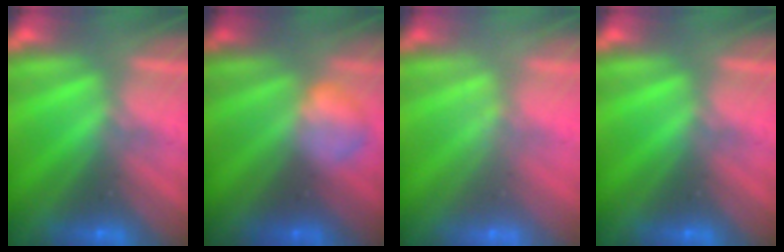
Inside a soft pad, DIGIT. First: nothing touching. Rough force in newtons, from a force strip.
{"total": 2.3}
{"total": 1.9}
{"total": 0.0}